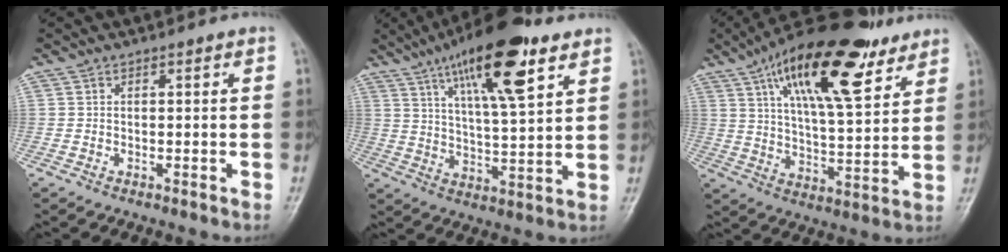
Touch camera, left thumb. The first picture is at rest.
{"total": 17.4, "force": [9.6, 4.5, 13.8], "torque": [-0.212, -0.031, 0.160]}
{"total": 22.3, "force": [12.6, 7.9, 16.7], "torque": [-0.252, -0.038, 0.208]}